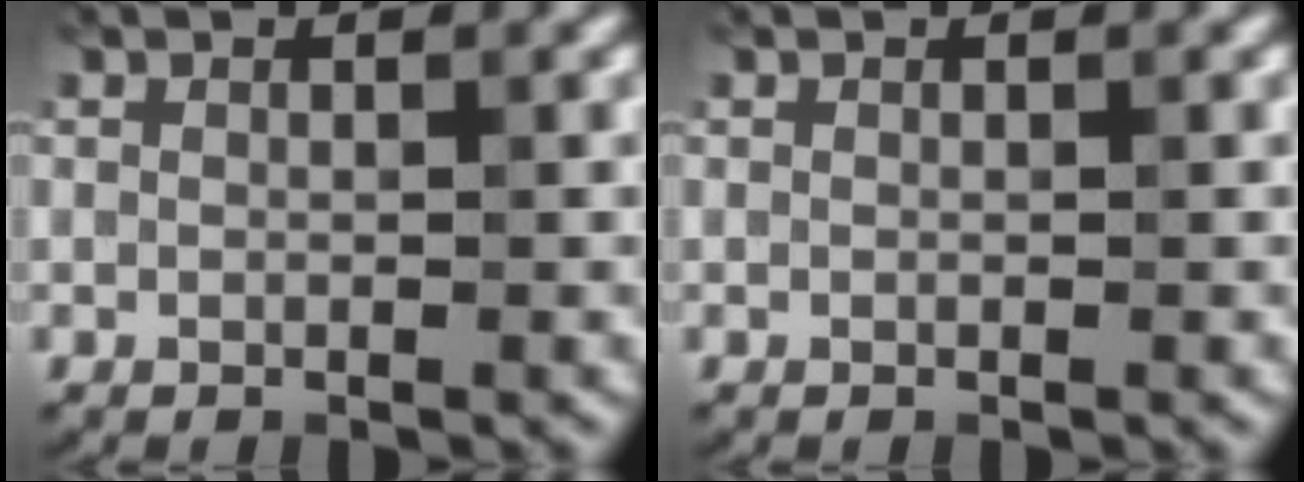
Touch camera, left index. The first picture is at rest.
{"total": 0.0}